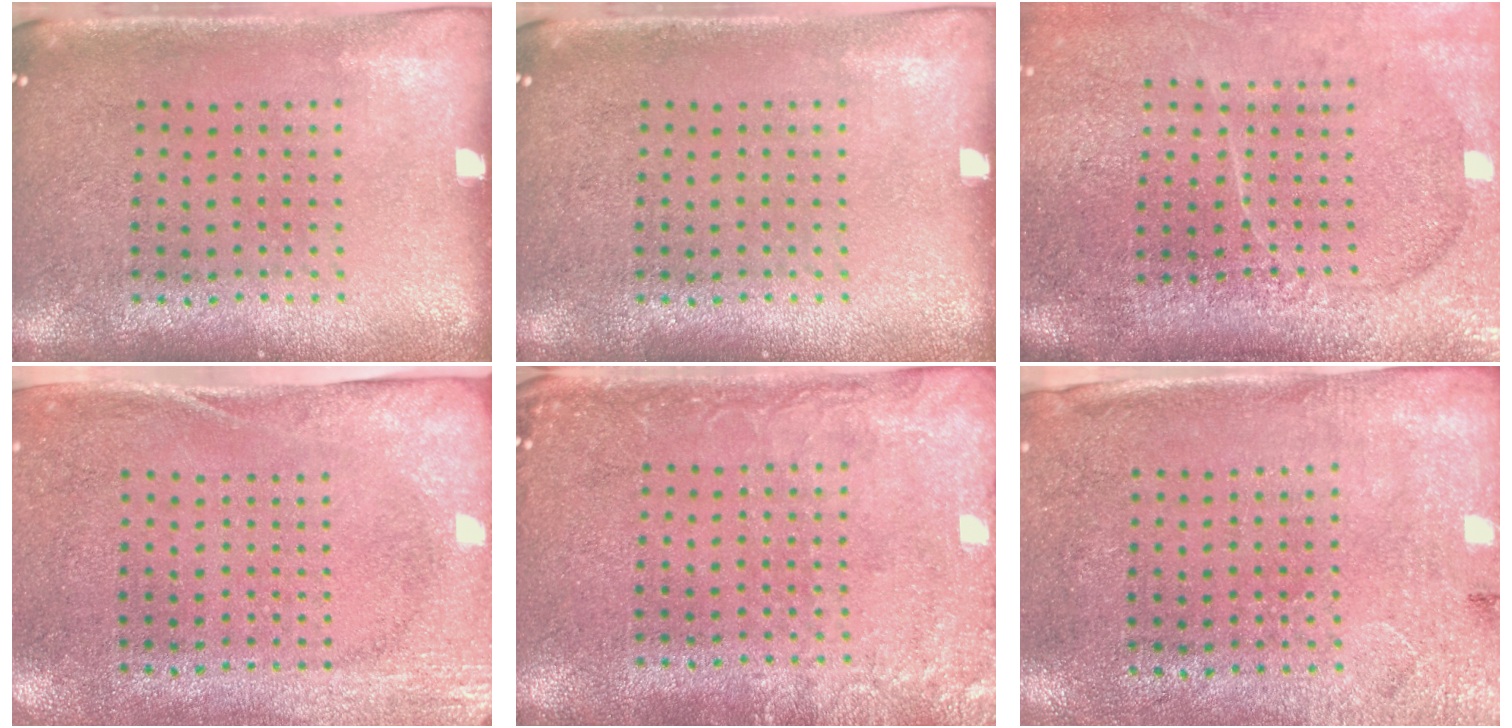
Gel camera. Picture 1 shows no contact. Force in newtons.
{"total": 0.0}
{"total": 4.5, "press": 3.6, "slide": 2.7}
{"total": 2.7, "press": 2.1, "slide": 1.7}
{"total": 2.6, "press": 2.6, "slide": 0.3}
{"total": 2.7, "press": 2.2, "slide": 1.6}